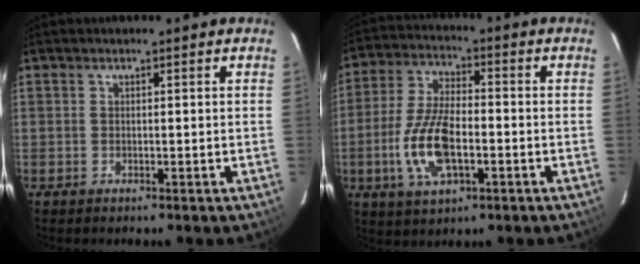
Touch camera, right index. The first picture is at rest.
{"total": 12.6, "force": [-3.5, 5.5, 10.8], "torque": [-0.228, -0.002, -0.064]}